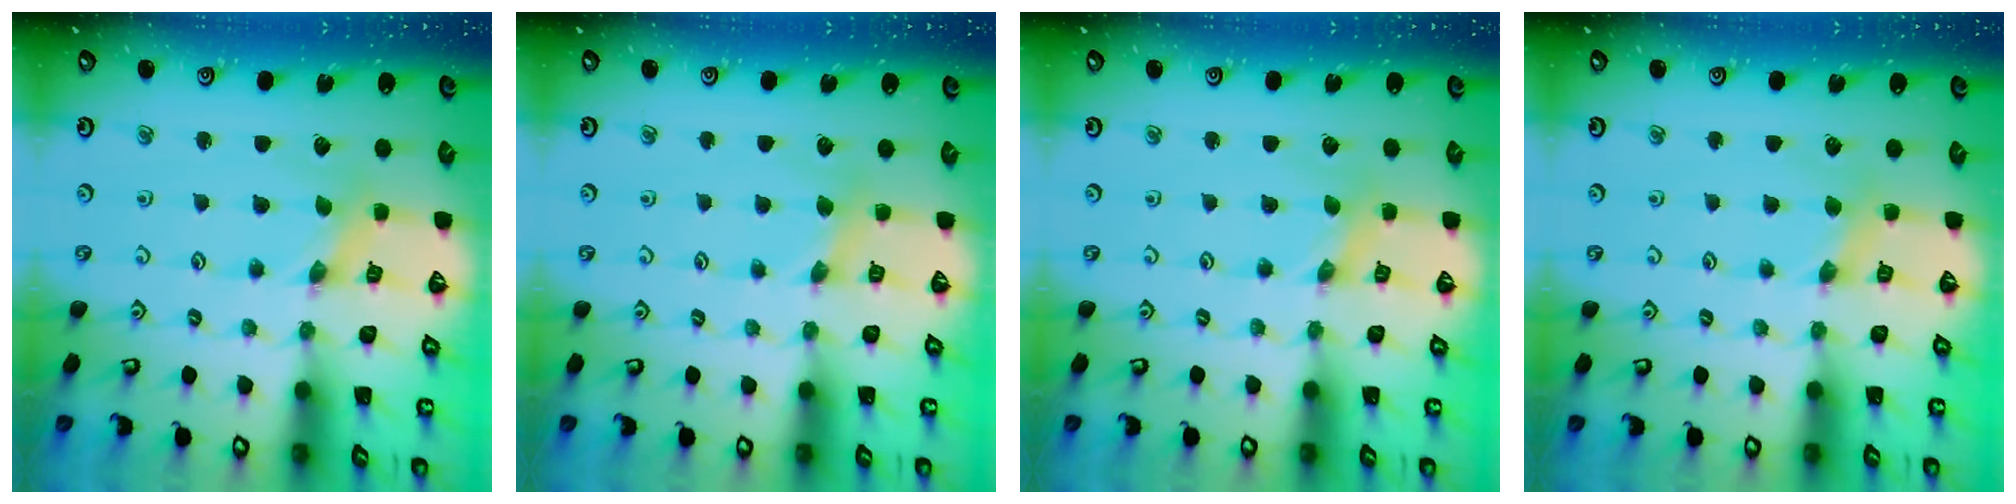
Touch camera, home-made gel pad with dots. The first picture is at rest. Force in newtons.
{"total": 2.5, "press": 2.5, "slide": 0.3}
{"total": 0.0}
{"total": 2.4, "press": 2.4, "slide": 0.5}